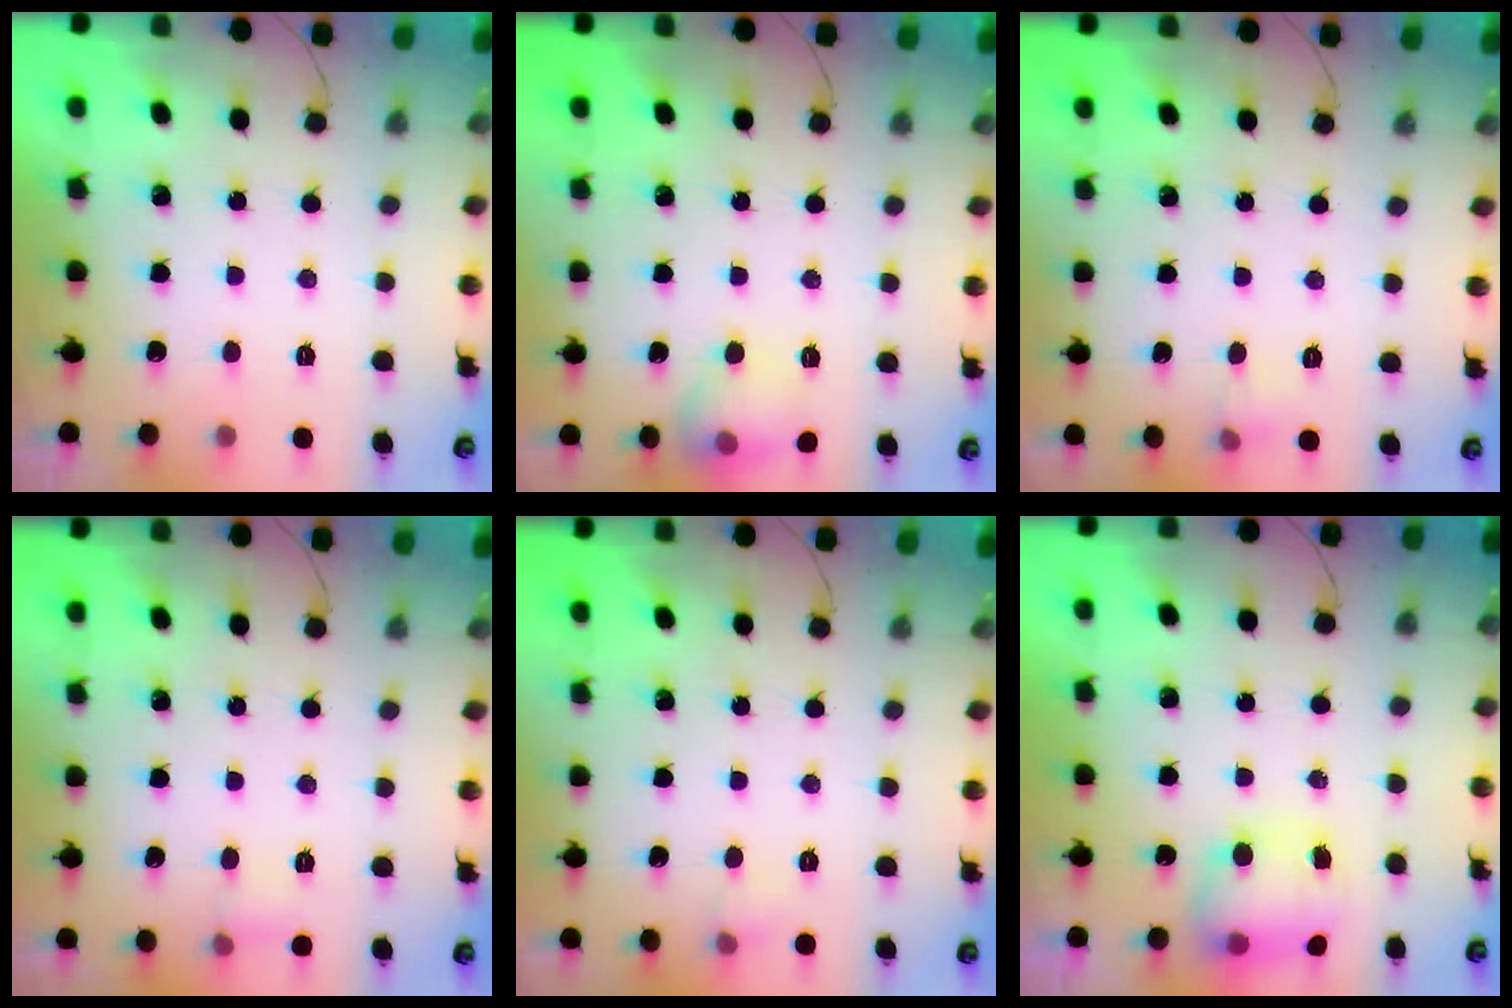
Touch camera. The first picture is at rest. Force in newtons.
{"total": 9.5, "press": 9.5, "slide": 0.5}
{"total": 3.9, "press": 3.8, "slide": 1.2}
{"total": 4.2, "press": 4.0, "slide": 1.5}
{"total": 3.7, "press": 3.5, "slide": 1.1}
{"total": 7.2, "press": 7.1, "slide": 1.5}